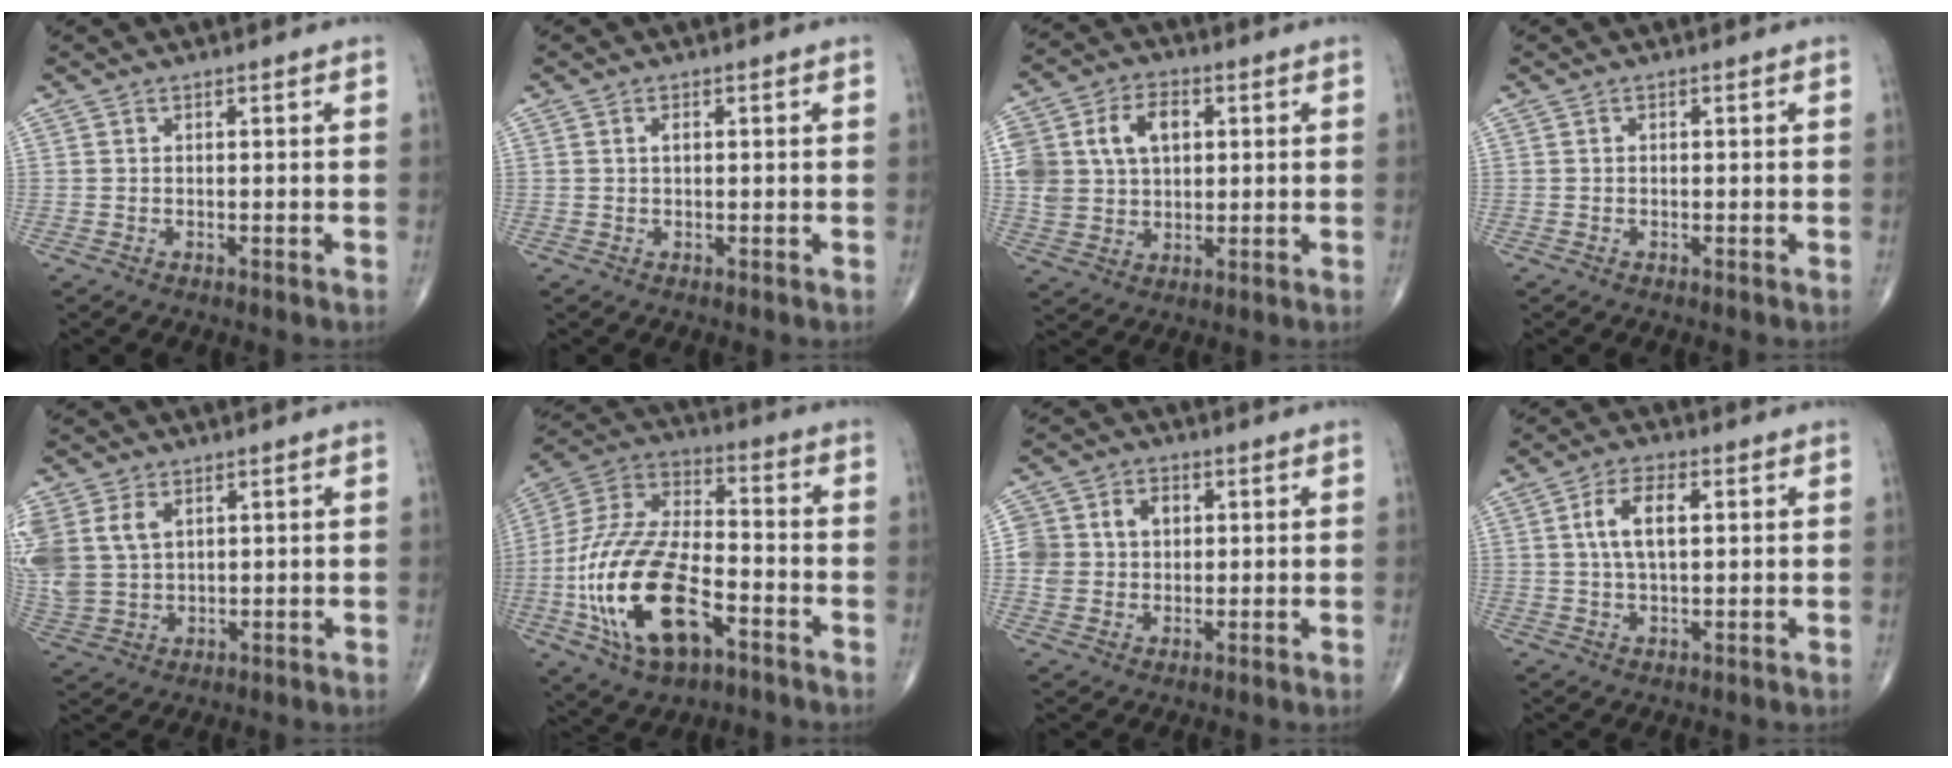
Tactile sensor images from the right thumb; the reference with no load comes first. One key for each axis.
{"total": 1.0, "fx": 0.2, "fy": 0.5, "fz": 0.8, "tx": -0.013, "ty": 0.002, "tz": 0.002}
{"total": 12.8, "fx": 3.0, "fy": 9.2, "fz": 8.4, "tx": -0.147, "ty": 0.008, "tz": 0.059}
{"total": 0.0}
{"total": 13.5, "fx": 4.2, "fy": 9.7, "fz": 8.3, "tx": -0.211, "ty": 0.004, "tz": 0.098}
{"total": 23.8, "fx": -8.0, "fy": 11.9, "fz": 19.0, "tx": -0.394, "ty": 0.030, "tz": -0.138}
{"total": 9.6, "fx": 1.7, "fy": 8.2, "fz": 4.7, "tx": -0.070, "ty": 0.011, "tz": 0.031}
{"total": 7.1, "fx": 1.5, "fy": 3.3, "fz": 6.1, "tx": -0.116, "ty": 0.007, "tz": 0.026}